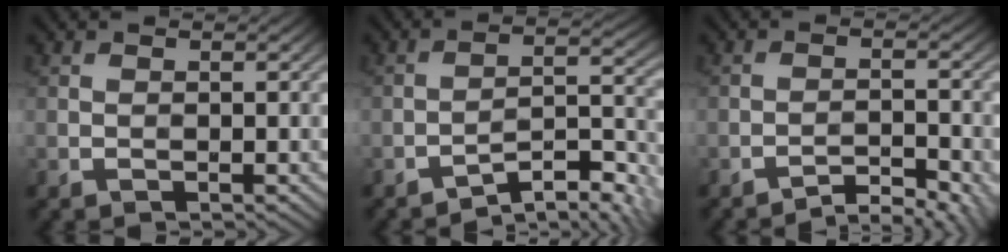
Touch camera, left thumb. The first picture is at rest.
{"total": 7.5, "force": [-5.9, 1.5, 4.3], "torque": [-0.067, 0.012, -0.102]}
{"total": 4.9, "force": [-4.0, 0.8, 2.8], "torque": [-0.041, 0.011, -0.064]}